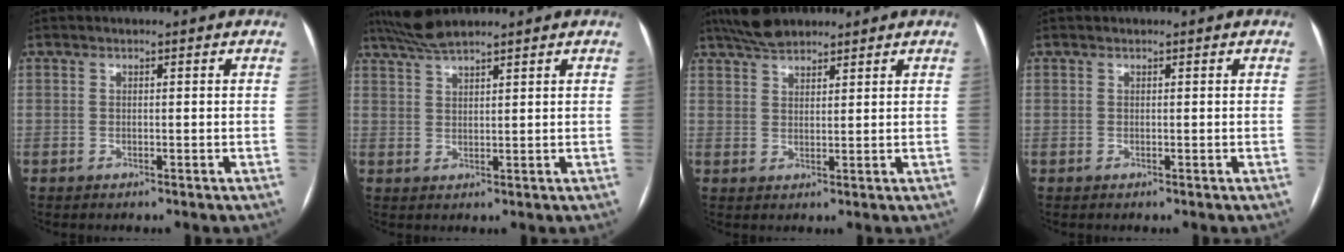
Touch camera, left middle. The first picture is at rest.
{"total": 4.8, "force": [4.3, 0.1, 2.1], "torque": [-0.048, 0.018, 0.089]}
{"total": 5.5, "force": [4.8, 1.6, 2.1], "torque": [-0.045, 0.021, 0.089]}
{"total": 0.0}